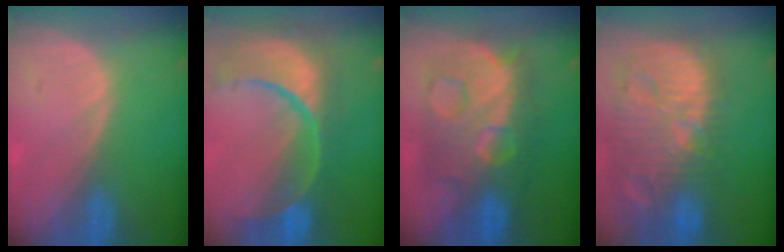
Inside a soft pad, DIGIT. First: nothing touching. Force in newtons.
{"total": 13.8, "press": 10.9, "slide": 8.4}
{"total": 12.1, "press": 12.0, "slide": 1.2}
{"total": 14.7, "press": 12.7, "slide": 7.3}